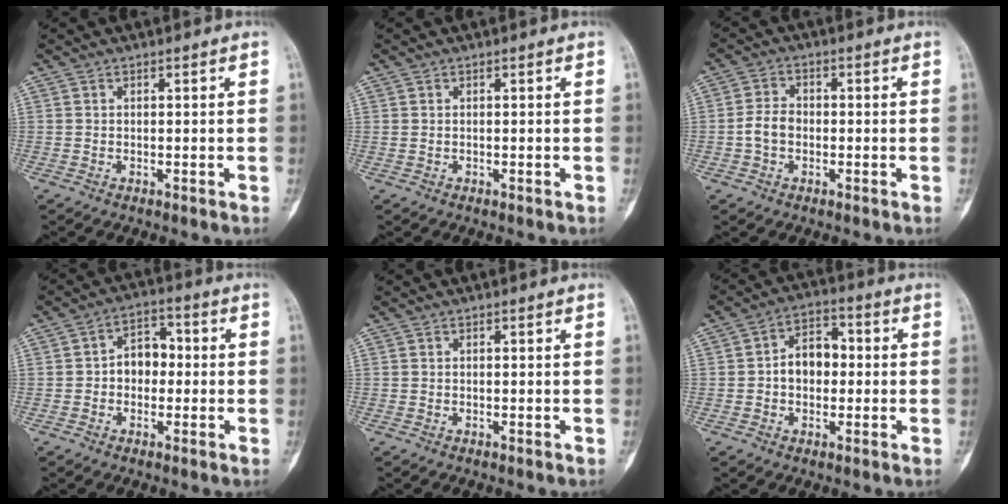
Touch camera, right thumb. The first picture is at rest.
{"total": 0.0}
{"total": 4.3, "force": [-0.9, 3.2, 2.8], "torque": [-0.052, 0.015, -0.023]}
{"total": 6.6, "force": [-0.3, 4.9, 4.4], "torque": [-0.042, 0.023, -0.016]}
{"total": 0.0}
{"total": 7.8, "force": [-0.2, 5.6, 5.4], "torque": [-0.064, 0.024, -0.011]}